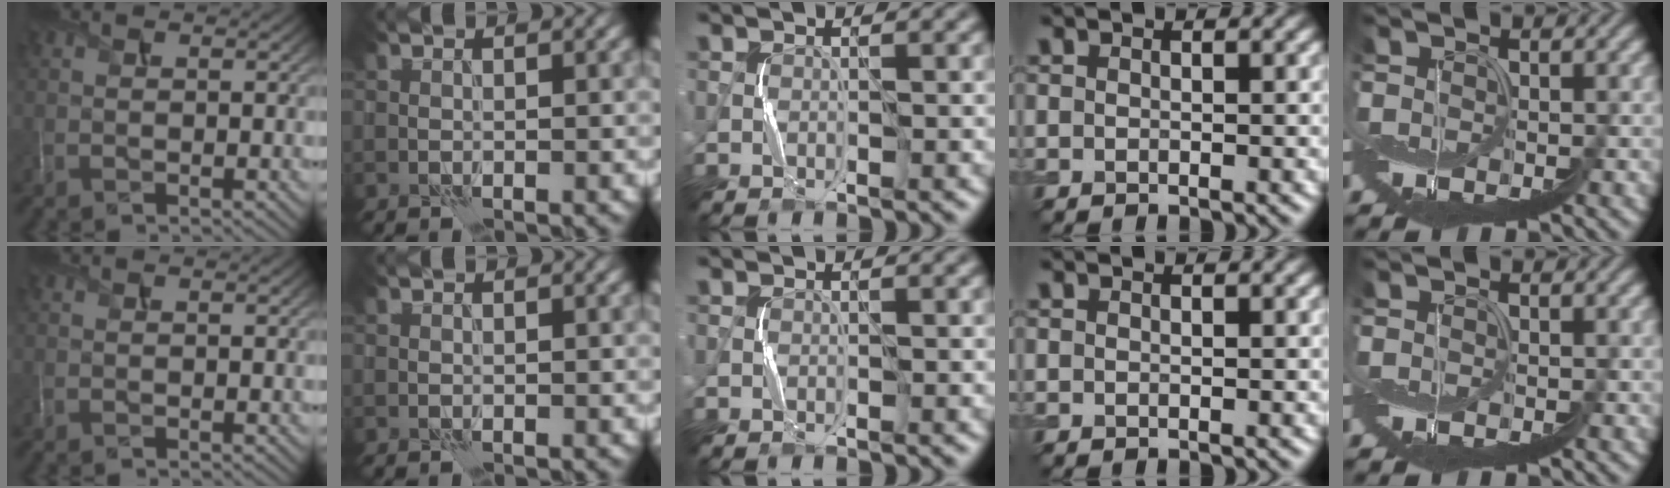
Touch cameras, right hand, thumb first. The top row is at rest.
{}